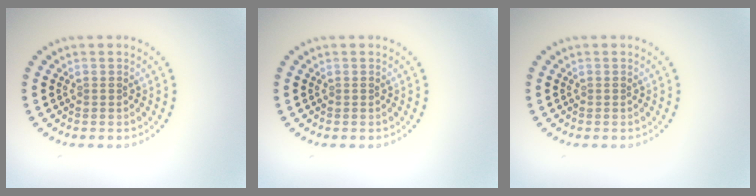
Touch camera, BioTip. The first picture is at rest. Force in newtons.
{"total": 0.0}
{"total": 0.0}